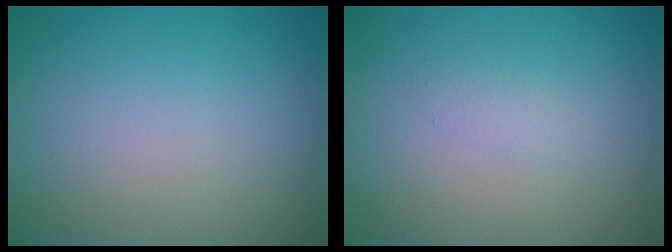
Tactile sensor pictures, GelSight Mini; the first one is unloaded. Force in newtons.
{"total": 0.8, "press": 0.8, "slide": 0.0}